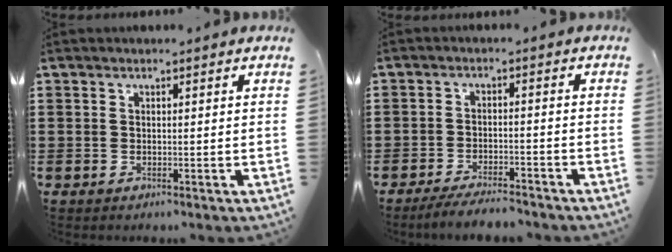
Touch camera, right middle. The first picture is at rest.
{"total": 4.0, "force": [-3.8, 0.4, 0.9], "torque": [-0.015, 0.003, -0.077]}